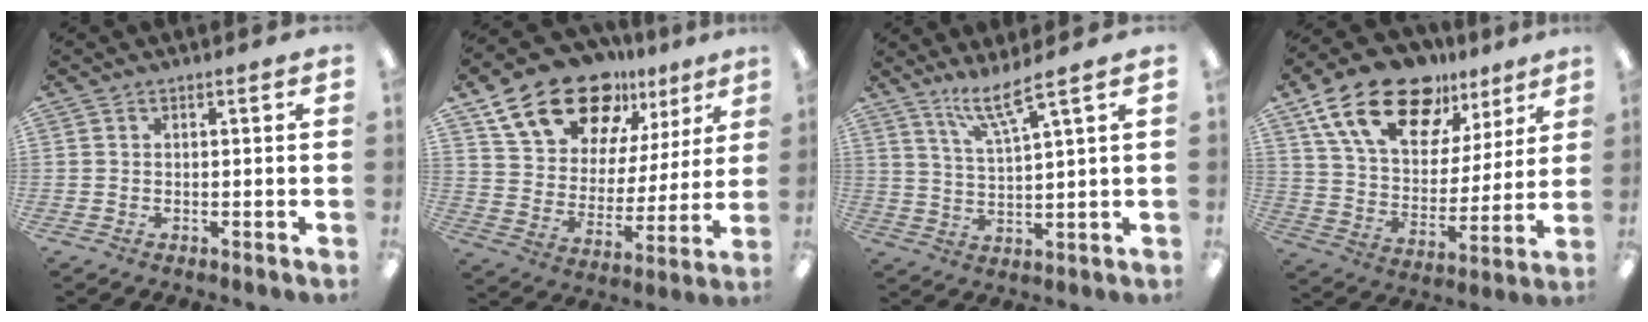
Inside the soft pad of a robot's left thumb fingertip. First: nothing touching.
{"total": 21.0, "force": [14.5, 11.6, 9.9], "torque": [-0.175, -0.080, 0.261]}
{"total": 7.9, "force": [6.0, 0.7, 5.2], "torque": [-0.108, -0.021, 0.104]}
{"total": 21.4, "force": [13.9, 11.3, 11.8], "torque": [-0.206, -0.073, 0.249]}